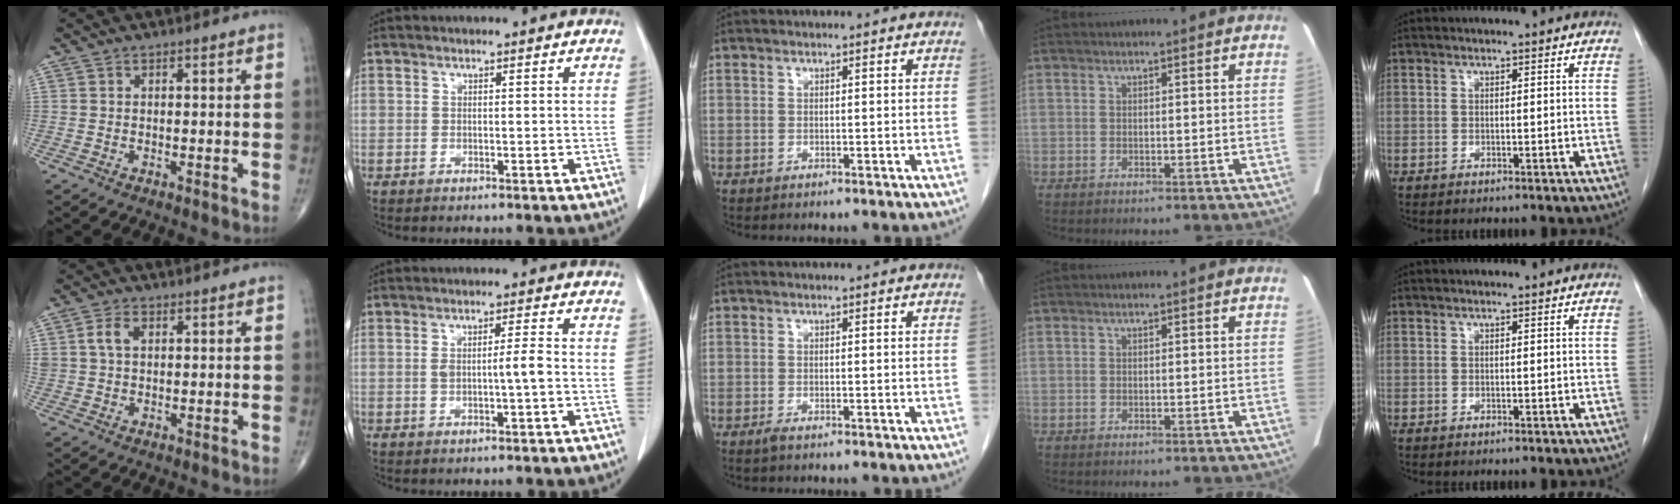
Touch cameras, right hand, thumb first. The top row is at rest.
{"thumb": {"total": 3.4, "force": [0.9, 2.2, 2.4], "torque": [-0.051, 0.005, 0.020]}, "index": {"total": 3.1, "force": [-0.4, 0.0, 3.1], "torque": [-0.060, 0.001, -0.004]}, "middle": {"total": 0.7, "force": [-0.5, 0.0, 0.5], "torque": [-0.013, -0.002, -0.010]}}